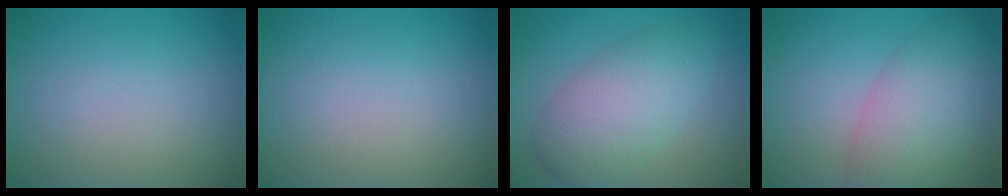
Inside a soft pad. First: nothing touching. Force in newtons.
{"total": 0.0}
{"total": 6.8, "press": 6.8, "slide": 0.3}
{"total": 6.8, "press": 6.7, "slide": 0.5}